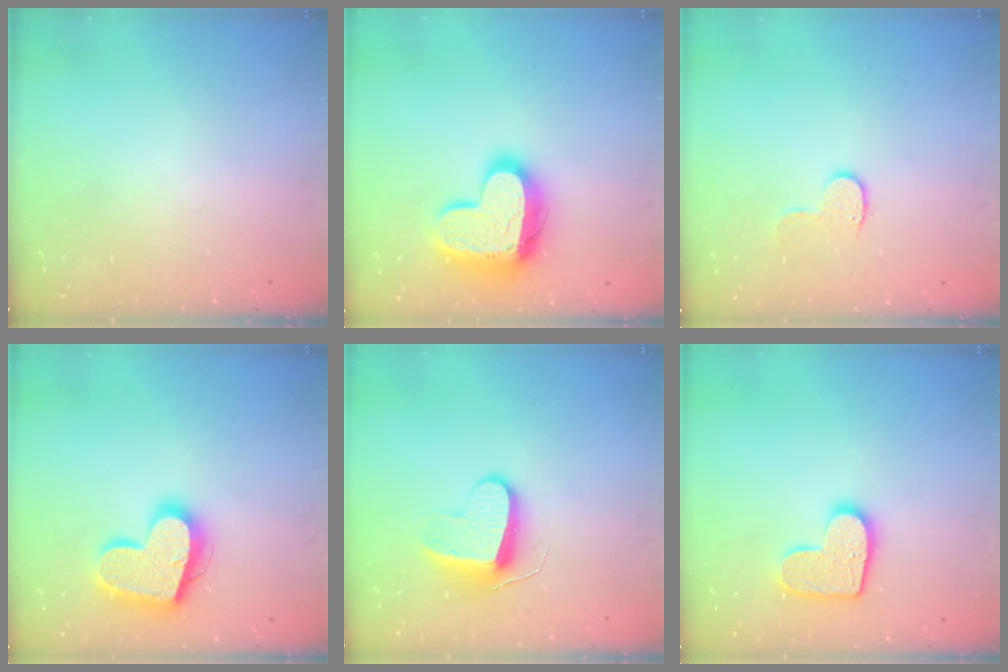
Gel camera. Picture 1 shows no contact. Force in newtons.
{"total": 16.3, "press": 16.3, "slide": 1.0}
{"total": 6.0, "press": 6.0, "slide": 0.6}
{"total": 18.3, "press": 18.2, "slide": 1.4}
{"total": 8.8, "press": 8.8, "slide": 0.2}
{"total": 11.6, "press": 11.6, "slide": 0.6}